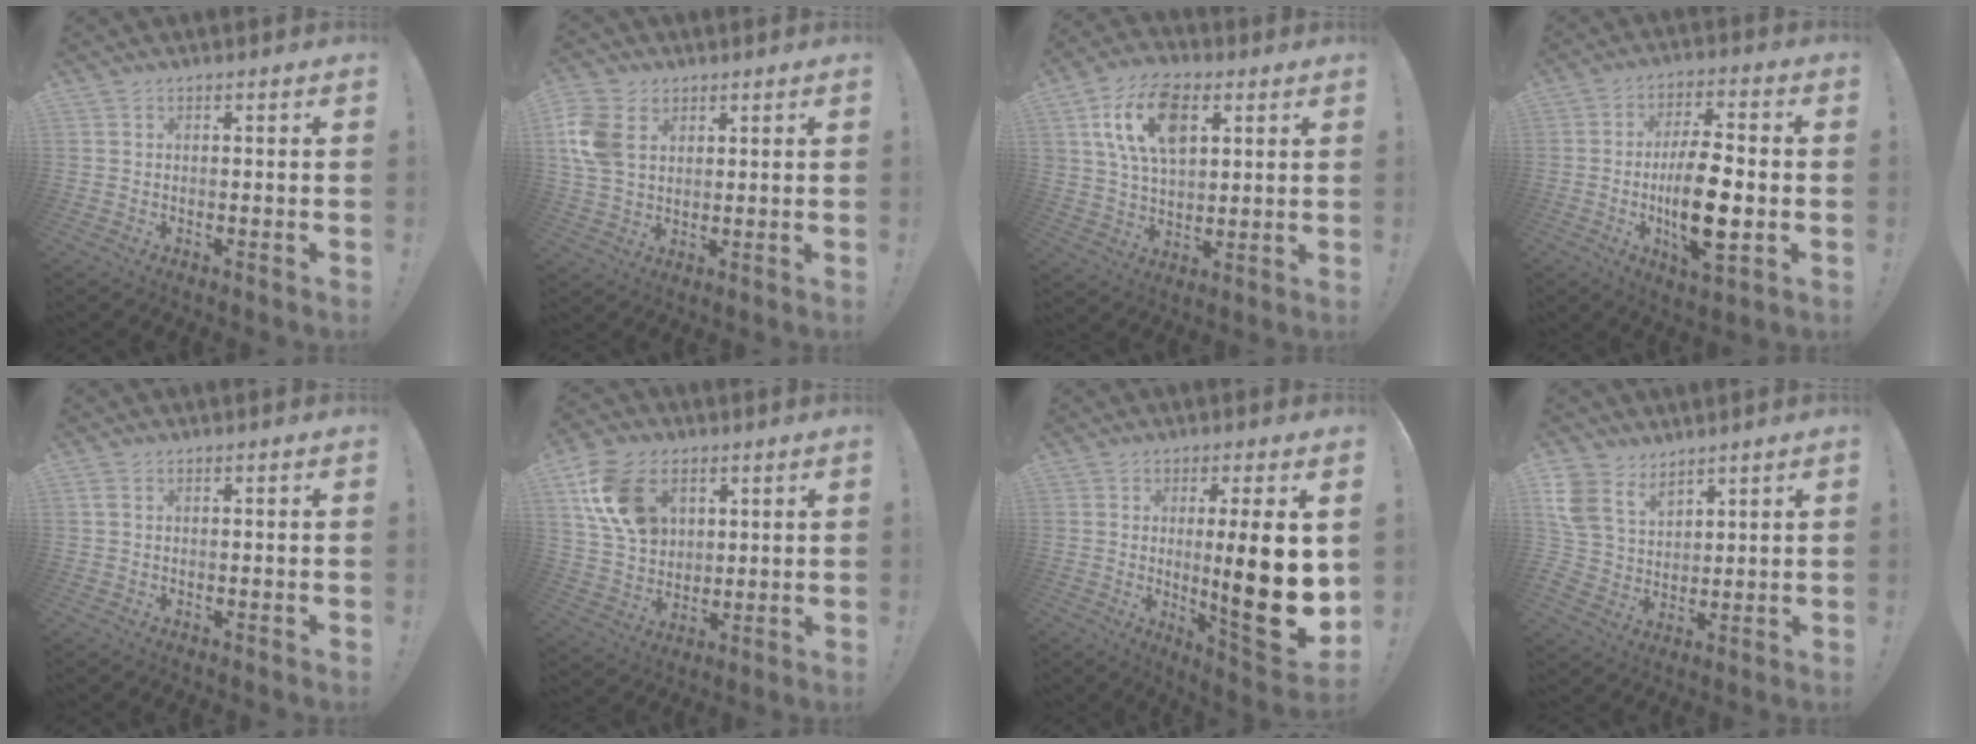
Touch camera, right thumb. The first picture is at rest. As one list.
[{"total": 12.0, "force": [3.9, 8.9, 7.1], "torque": [-0.150, -0.003, 0.078]}, {"total": 16.0, "force": [6.4, 9.8, 10.8], "torque": [-0.179, -0.004, 0.122]}, {"total": 14.9, "force": [-2.5, 5.2, 13.7], "torque": [-0.252, 0.000, -0.045]}, {"total": 1.2, "force": [0.4, 0.7, 0.9], "torque": [-0.022, 0.005, 0.008]}, {"total": 16.9, "force": [7.1, 11.9, 9.7], "torque": [-0.172, -0.021, 0.140]}, {"total": 16.7, "force": [0.8, 2.4, 16.5], "torque": [-0.236, -0.025, 0.011]}, {"total": 10.7, "force": [7.0, 6.9, 4.3], "torque": [-0.100, -0.038, 0.140]}]